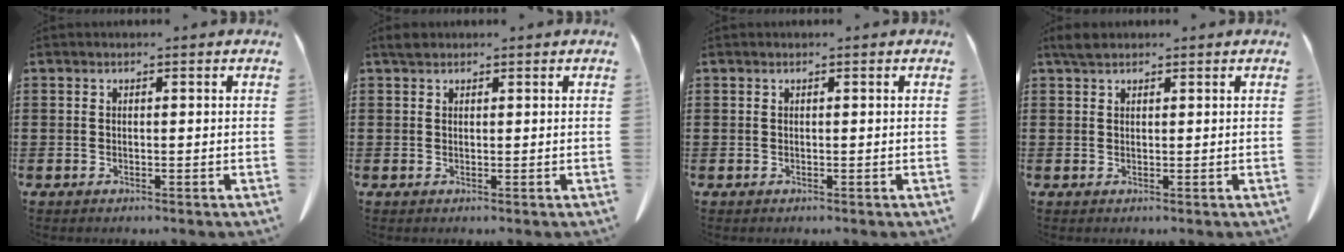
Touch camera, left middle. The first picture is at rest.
{"total": 1.3, "force": [1.0, 0.7, 0.3], "torque": [-0.010, 0.003, 0.020]}
{"total": 0.0}
{"total": 2.0, "force": [1.6, 0.8, 0.9], "torque": [-0.022, 0.005, 0.030]}